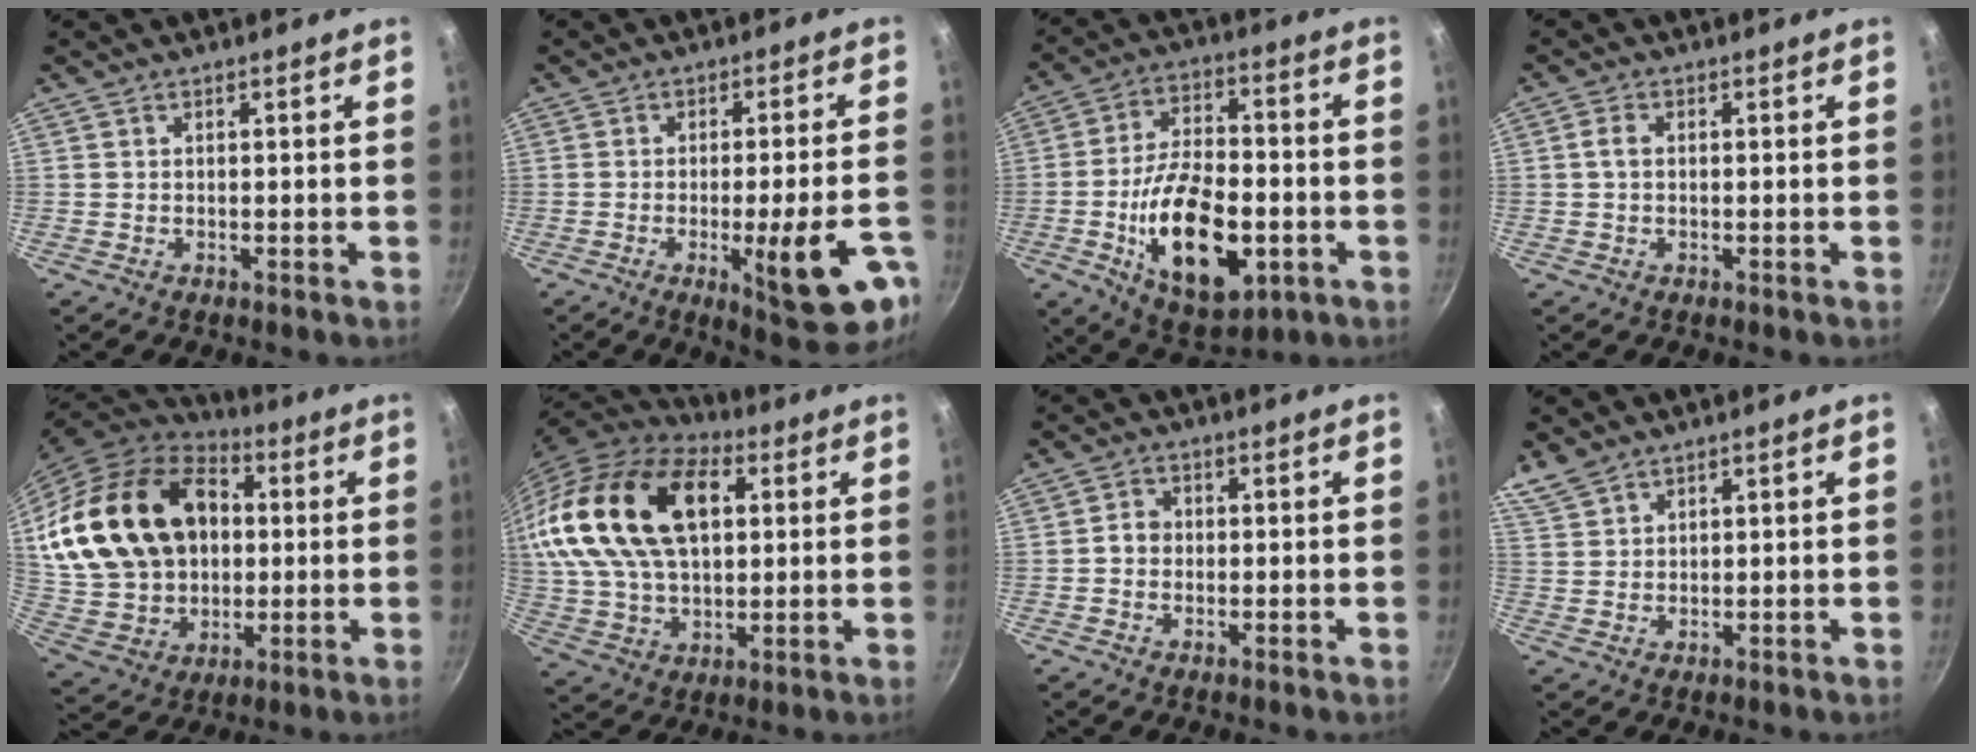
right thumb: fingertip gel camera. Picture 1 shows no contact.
{"total": 14.7, "force": [-5.5, 3.6, 13.1], "torque": [-0.153, 0.013, -0.066]}
{"total": 20.0, "force": [-5.2, 10.5, 16.2], "torque": [-0.256, 0.020, -0.077]}
{"total": 2.1, "force": [0.1, 1.4, 1.5], "torque": [-0.030, 0.008, 0.000]}
{"total": 26.8, "force": [4.5, 19.9, 17.5], "torque": [-0.305, 0.022, 0.096]}
{"total": 25.6, "force": [7.2, 15.5, 19.0], "torque": [-0.335, -0.001, 0.128]}
{"total": 2.7, "force": [-0.2, 2.3, 1.4], "torque": [-0.017, 0.011, -0.008]}
{"total": 4.1, "force": [3.4, 1.8, 1.4], "torque": [-0.027, 0.001, 0.074]}